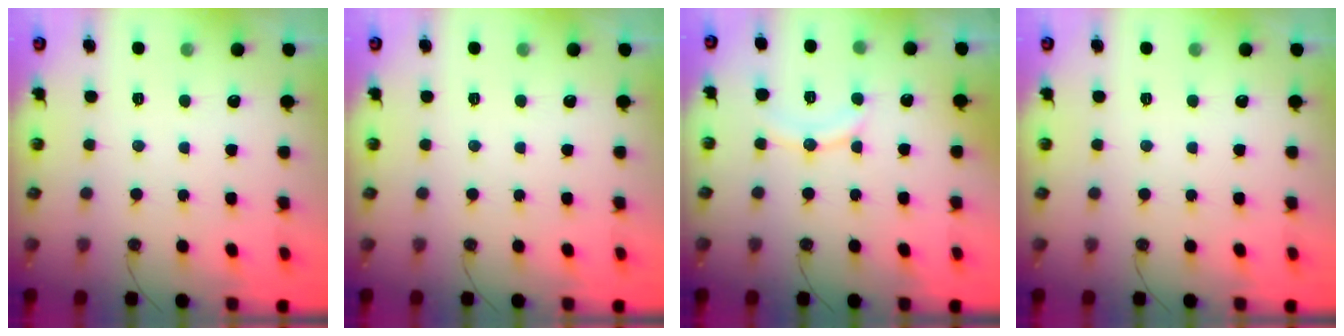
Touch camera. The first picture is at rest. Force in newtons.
{"total": 0.0}
{"total": 8.8, "press": 8.7, "slide": 0.8}
{"total": 0.0}